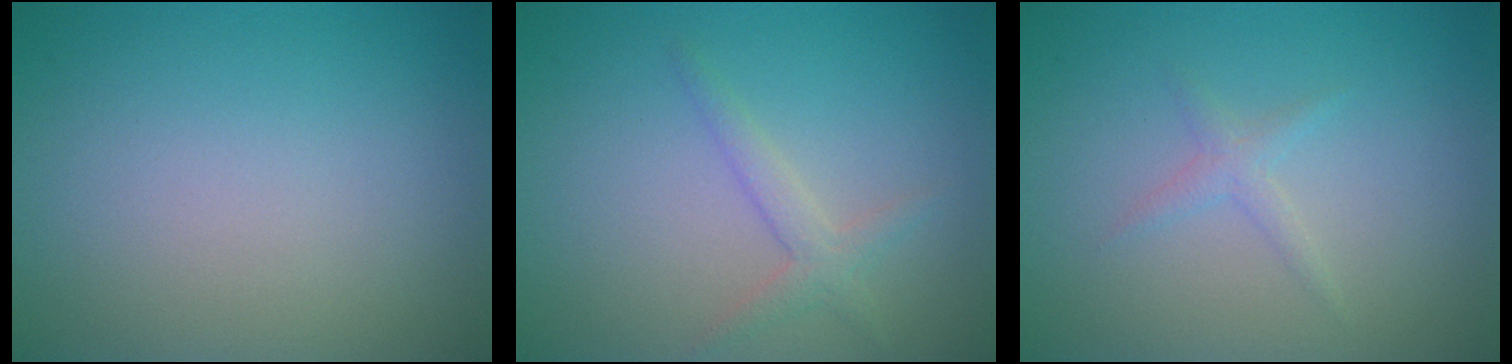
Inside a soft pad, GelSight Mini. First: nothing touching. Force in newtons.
{"total": 1.8, "press": 1.8, "slide": 0.1}
{"total": 1.1, "press": 1.1, "slide": 0.0}